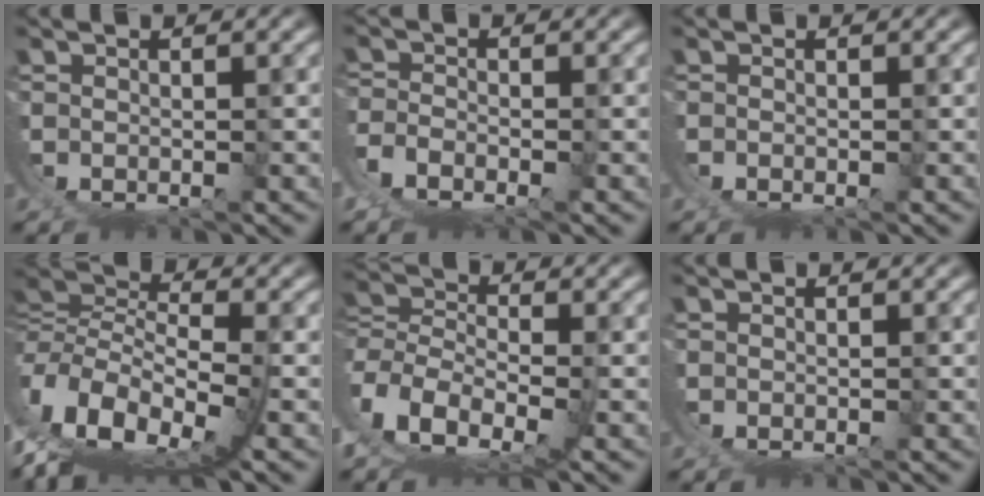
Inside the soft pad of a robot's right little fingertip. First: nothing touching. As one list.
[{"total": 5.6, "force": [-0.1, 4.8, 2.9], "torque": [-0.094, -0.022, -0.002]}, {"total": 0.0}, {"total": 13.2, "force": [2.1, 8.2, 10.1], "torque": [-0.212, -0.034, 0.049]}, {"total": 9.4, "force": [1.5, 7.1, 6.1], "torque": [-0.154, -0.032, 0.025]}, {"total": 0.0}]